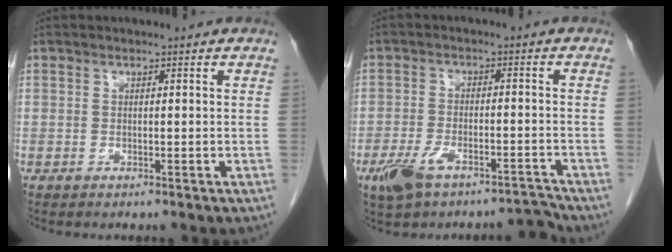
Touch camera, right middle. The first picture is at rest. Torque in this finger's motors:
{"motor_torque": [-0.22, -0.38, 0.04, 0.01]}